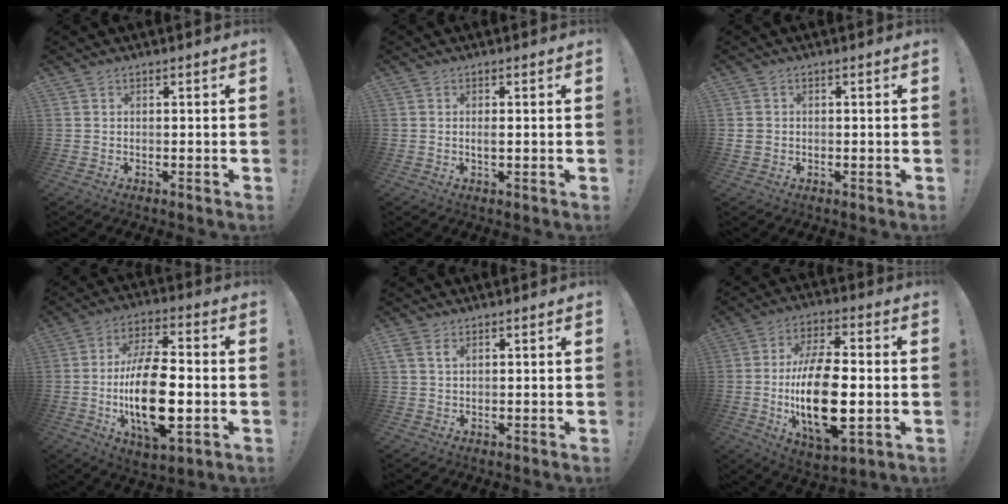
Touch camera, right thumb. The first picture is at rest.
{"total": 1.2, "force": [-0.2, 0.2, 1.2], "torque": [-0.020, -0.001, -0.005]}
{"total": 2.0, "force": [-0.1, 1.8, 0.8], "torque": [-0.012, 0.003, 0.000]}
{"total": 20.7, "force": [-3.2, 9.3, 18.2], "torque": [-0.339, -0.001, -0.051]}
{"total": 2.9, "force": [1.6, 1.5, 1.9], "torque": [-0.036, 0.000, 0.029]}
{"total": 21.5, "force": [-2.5, 10.2, 18.7], "torque": [-0.357, -0.006, -0.037]}